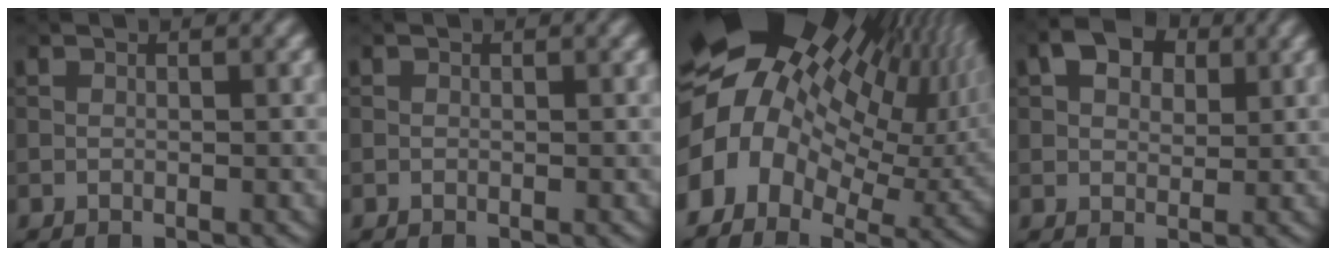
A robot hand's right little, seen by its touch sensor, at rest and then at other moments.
{"total": 0.0}
{"total": 17.6, "force": [2.2, 11.5, 13.2], "torque": [-0.200, -0.005, 0.071]}
{"total": 3.9, "force": [1.6, 2.7, 2.4], "torque": [-0.042, 0.006, 0.024]}